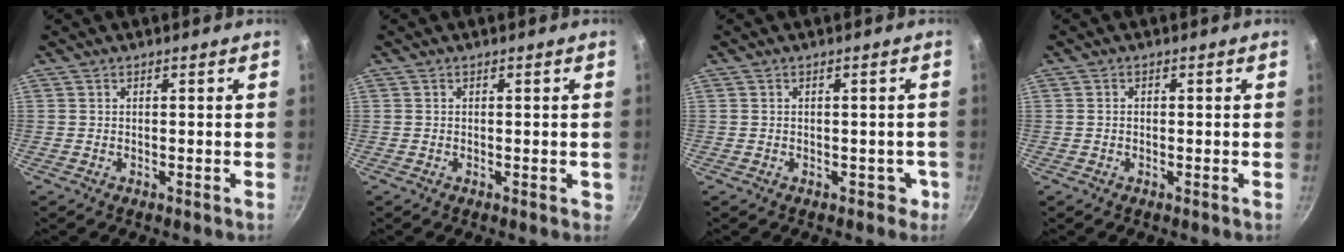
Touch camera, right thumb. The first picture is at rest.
{"total": 1.1, "force": [-0.1, 0.6, 0.9], "torque": [-0.003, 0.001, -0.002]}
{"total": 2.4, "force": [-0.7, 2.1, 1.1], "torque": [0.010, 0.017, 0.001]}
{"total": 0.8, "force": [-0.1, 0.6, 0.4], "torque": [-0.007, 0.004, -0.002]}